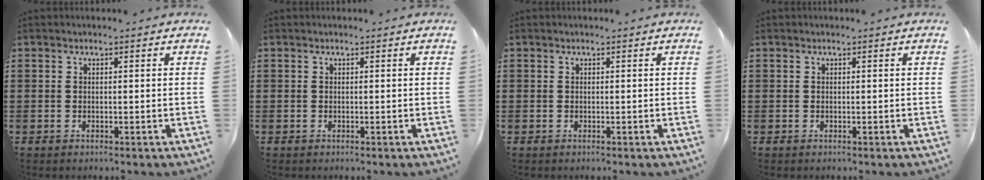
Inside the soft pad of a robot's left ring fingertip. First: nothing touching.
{"total": 0.0}
{"total": 0.0}
{"total": 0.0}